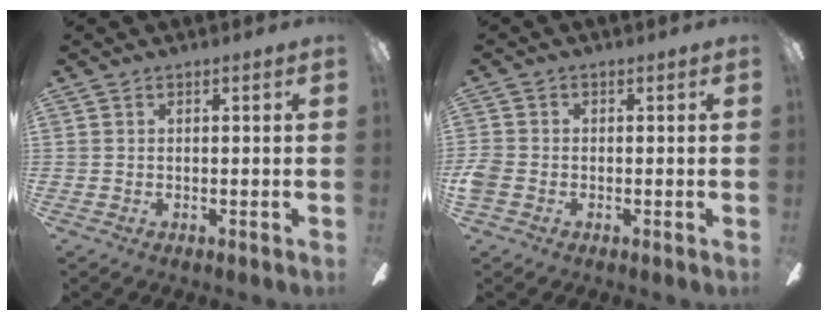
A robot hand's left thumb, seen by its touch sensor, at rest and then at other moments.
{"total": 3.2, "force": [-1.1, 2.5, 1.8], "torque": [-0.033, 0.008, -0.019]}